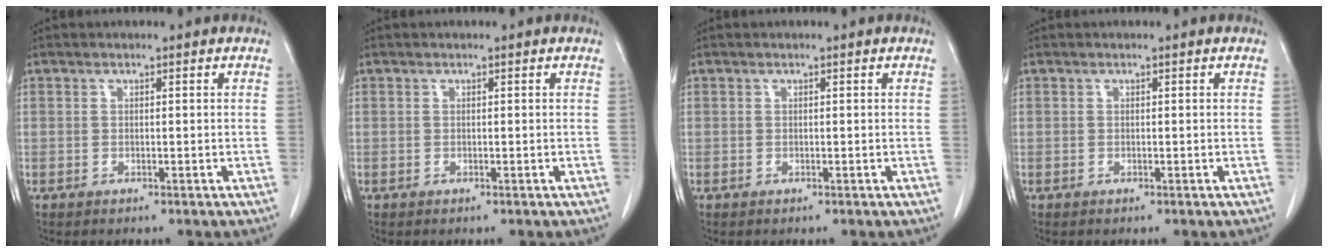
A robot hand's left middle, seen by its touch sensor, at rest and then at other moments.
{"total": 0.0}
{"total": 0.0}
{"total": 0.0}